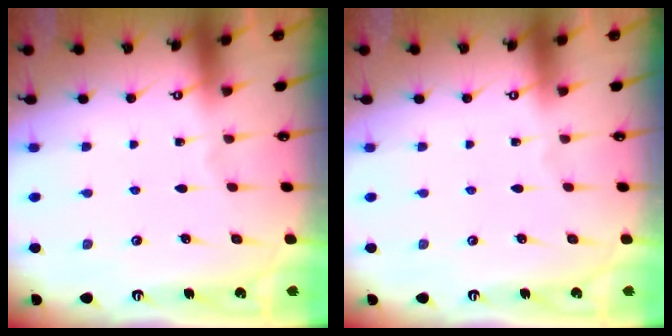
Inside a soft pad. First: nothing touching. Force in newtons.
{"total": 0.0}